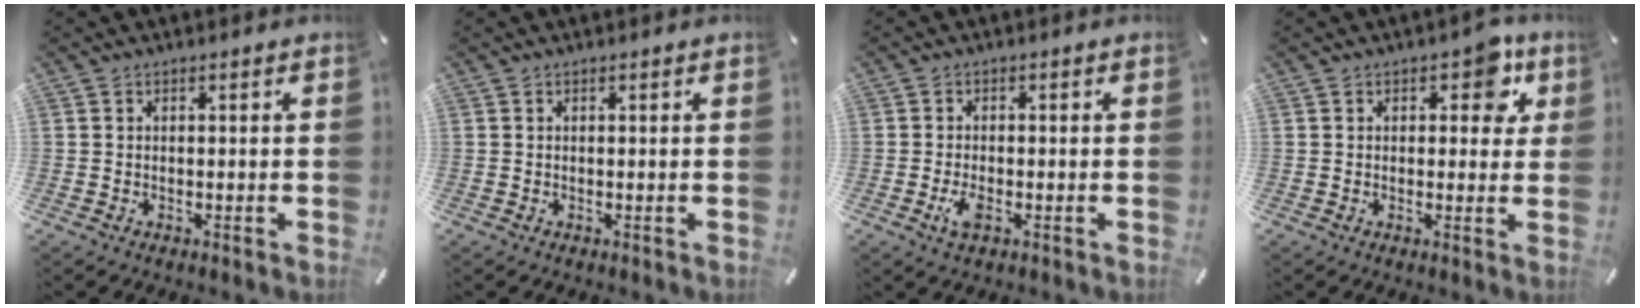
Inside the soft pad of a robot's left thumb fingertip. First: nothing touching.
{"total": 0.0}
{"total": 3.2, "force": [-1.2, 1.4, 2.6], "torque": [-0.064, -0.002, -0.026]}
{"total": 6.6, "force": [3.0, 3.9, 4.5], "torque": [-0.035, -0.008, 0.039]}